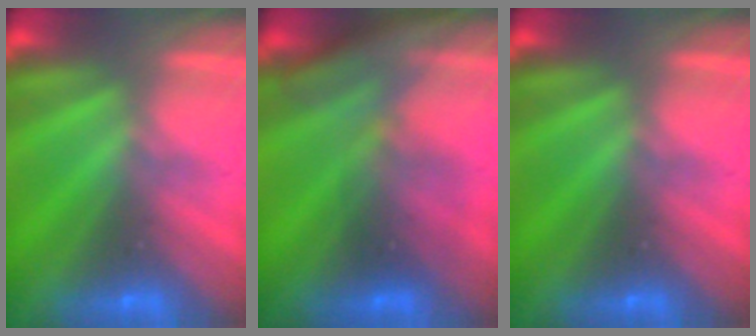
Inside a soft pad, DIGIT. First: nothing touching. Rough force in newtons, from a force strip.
{"total": 2.9}
{"total": 0.0}